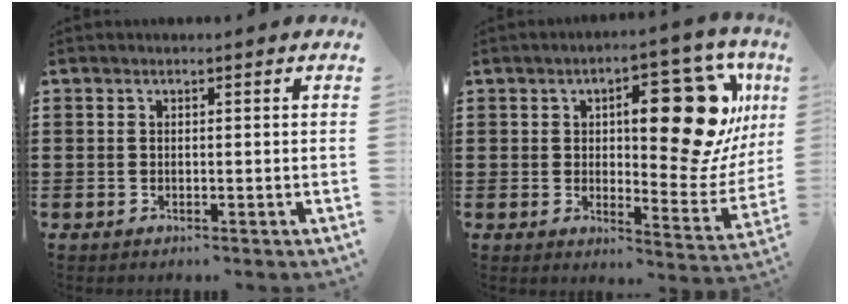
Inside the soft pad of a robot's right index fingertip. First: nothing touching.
{"total": 16.4, "force": [5.7, 6.5, 13.9], "torque": [-0.180, -0.020, 0.088]}